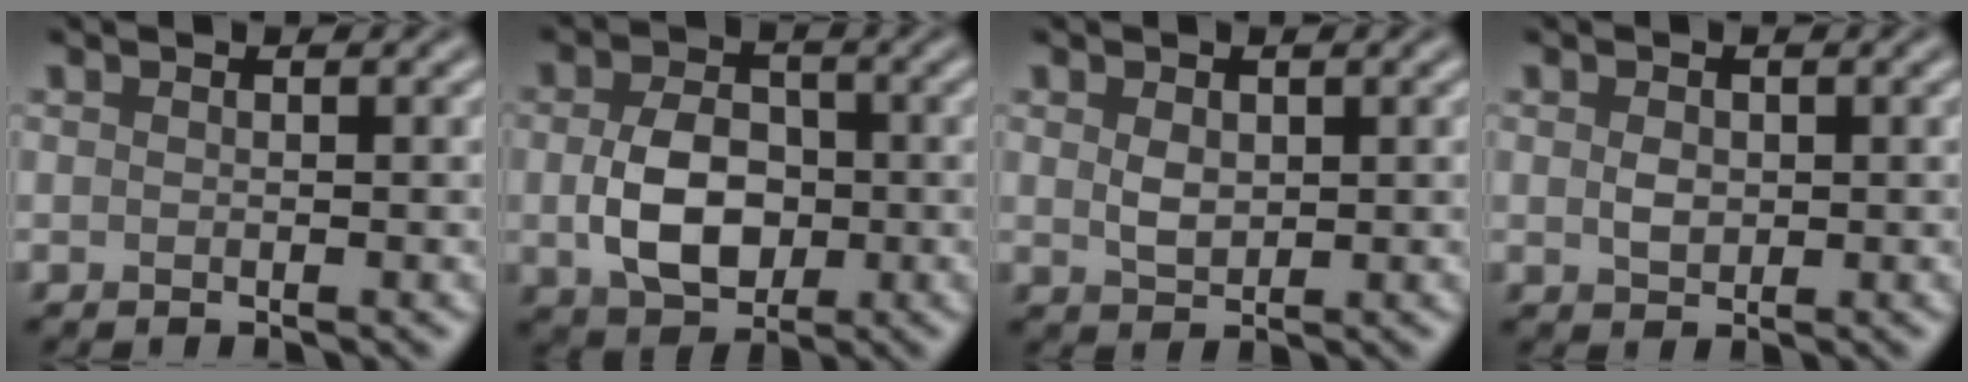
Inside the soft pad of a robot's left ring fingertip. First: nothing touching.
{"total": 5.7, "force": [-0.4, 4.1, 4.0], "torque": [-0.083, -0.006, -0.009]}
{"total": 1.7, "force": [0.5, 1.3, 1.0], "torque": [-0.021, -0.001, 0.012]}
{"total": 1.4, "force": [0.2, 1.1, 0.8], "torque": [-0.016, -0.002, 0.004]}